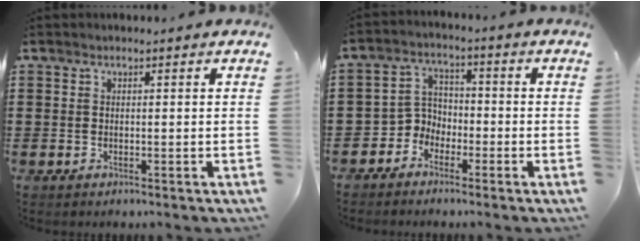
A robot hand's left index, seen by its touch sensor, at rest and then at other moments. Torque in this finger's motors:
{"motor_torque": [0.03, 0.08, -0.08, -0.01]}